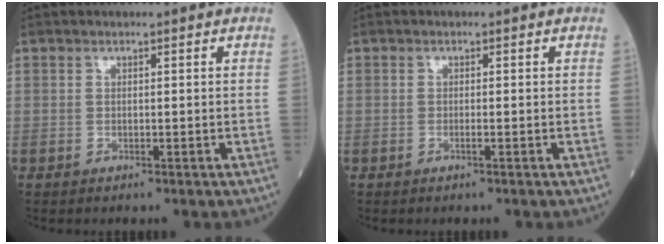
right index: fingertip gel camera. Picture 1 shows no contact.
{"total": 0.6, "force": [-0.3, -0.1, 0.5], "torque": [-0.012, 0.000, -0.006]}